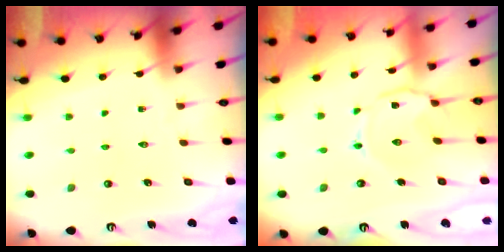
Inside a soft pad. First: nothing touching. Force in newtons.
{"total": 6.6, "press": 6.5, "slide": 0.6}